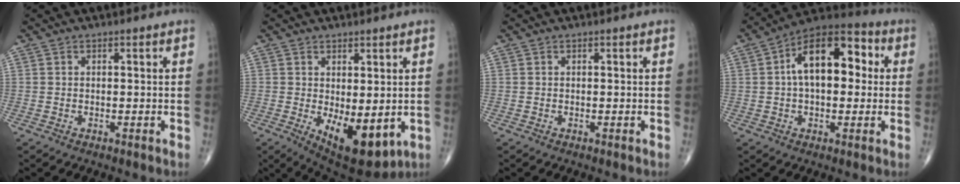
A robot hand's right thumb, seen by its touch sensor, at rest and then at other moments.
{"total": 11.1, "force": [-1.9, 5.2, 9.6], "torque": [-0.124, -0.020, -0.007]}
{"total": 0.0}
{"total": 15.6, "force": [2.5, 8.6, 12.8], "torque": [-0.177, 0.036, 0.028]}